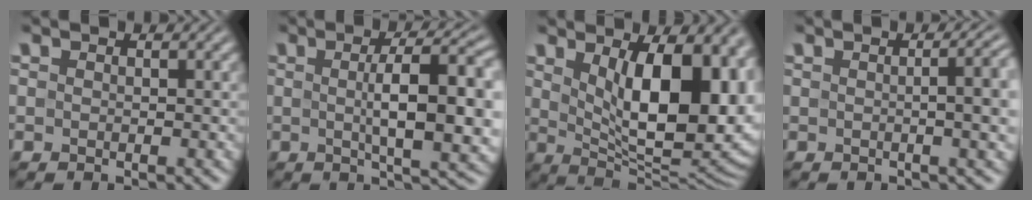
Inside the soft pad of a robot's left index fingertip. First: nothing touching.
{"total": 9.7, "force": [0.0, 2.8, 9.2], "torque": [-0.137, -0.001, 0.003]}
{"total": 13.4, "force": [2.4, 6.5, 11.5], "torque": [-0.132, -0.008, 0.046]}
{"total": 5.7, "force": [0.2, 2.0, 5.3], "torque": [-0.045, 0.008, 0.003]}